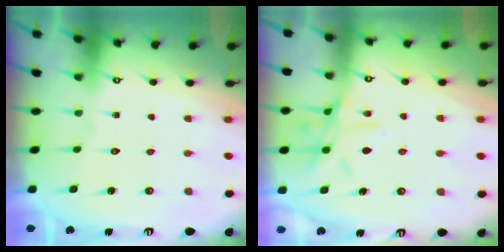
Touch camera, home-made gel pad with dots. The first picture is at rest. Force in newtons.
{"total": 11.0, "press": 10.9, "slide": 0.7}